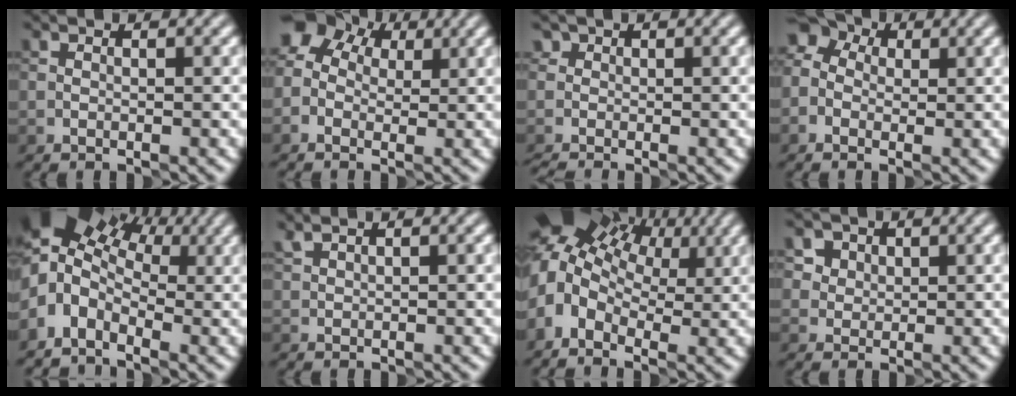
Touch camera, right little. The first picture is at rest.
{"total": 5.6, "force": [1.4, 4.4, 3.2], "torque": [-0.058, 0.031, 0.007]}
{"total": 1.2, "force": [-1.0, 0.7, 0.1], "torque": [0.003, 0.001, -0.020]}
{"total": 5.2, "force": [1.1, 4.2, 2.9], "torque": [-0.044, 0.031, -0.020]}
{"total": 8.0, "force": [1.0, 5.8, 5.4], "torque": [-0.106, 0.006, 0.004]}
{"total": 0.8, "force": [0.8, 0.0, 0.0], "torque": [0.000, 0.007, 0.020]}
{"total": 11.3, "force": [2.9, 7.5, 7.9], "torque": [-0.156, 0.020, 0.052]}
{"total": 5.2, "force": [3.0, 3.8, 1.9], "torque": [-0.032, 0.012, 0.042]}